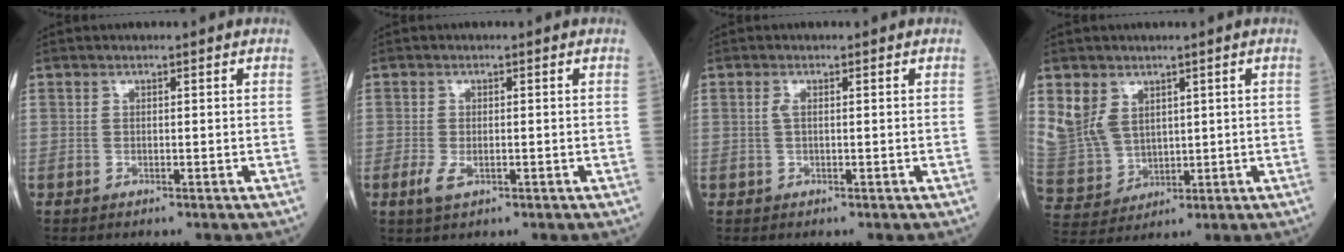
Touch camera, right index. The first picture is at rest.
{"total": 2.6, "force": [-0.9, 1.2, 2.2], "torque": [-0.051, -0.004, -0.014]}
{"total": 1.0, "force": [0.2, 0.3, 0.9], "torque": [-0.024, 0.000, 0.001]}
{"total": 8.5, "force": [4.1, 6.6, 3.5], "torque": [-0.092, 0.013, 0.104]}